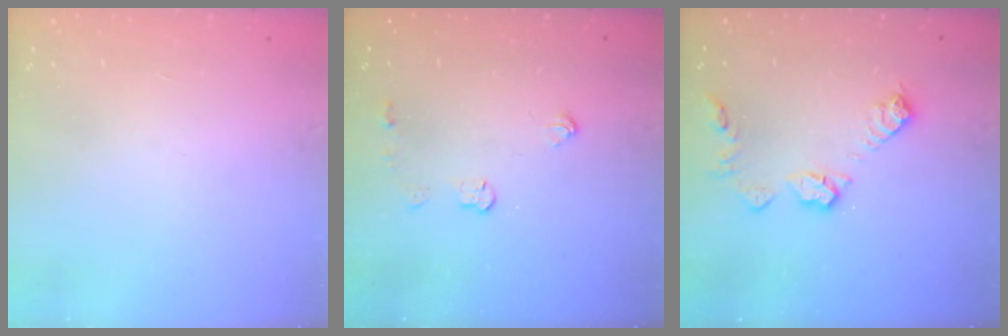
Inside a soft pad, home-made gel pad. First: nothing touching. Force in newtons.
{"total": 4.4, "press": 4.3, "slide": 0.5}
{"total": 10.9, "press": 10.9, "slide": 0.5}